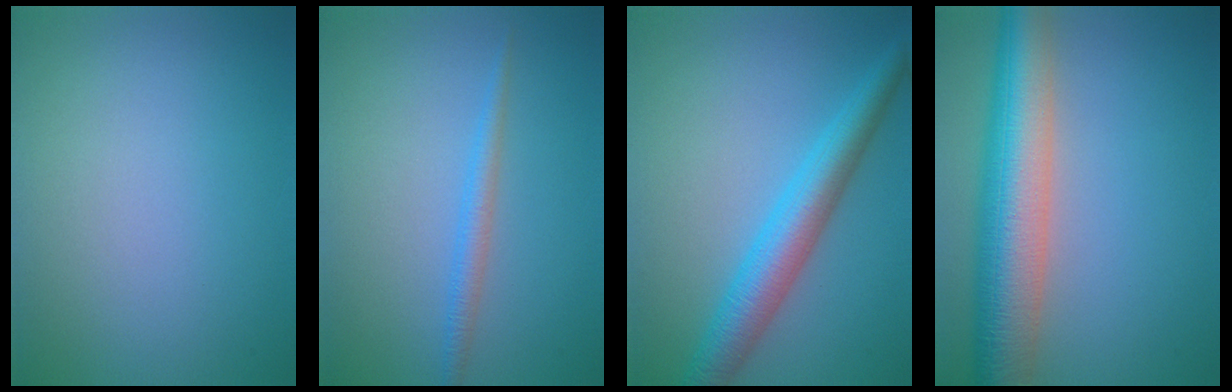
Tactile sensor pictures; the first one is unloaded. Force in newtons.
{"total": 1.7, "press": 1.7, "slide": 0.1}
{"total": 5.4, "press": 5.4, "slide": 0.1}
{"total": 9.5, "press": 9.5, "slide": 0.7}